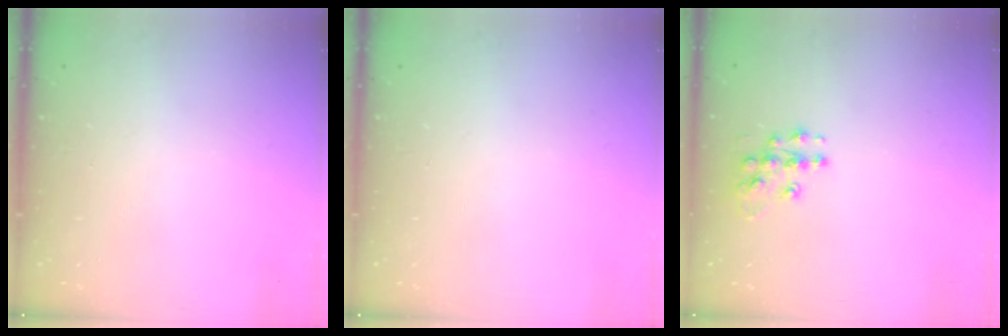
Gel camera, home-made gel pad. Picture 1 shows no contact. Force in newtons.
{"total": 0.0}
{"total": 10.2, "press": 10.2, "slide": 0.5}